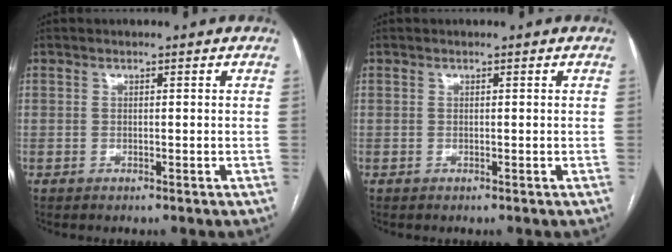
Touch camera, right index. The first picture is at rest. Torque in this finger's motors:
{"motor_torque": [0.00, 0.00, 0.00, 0.00]}